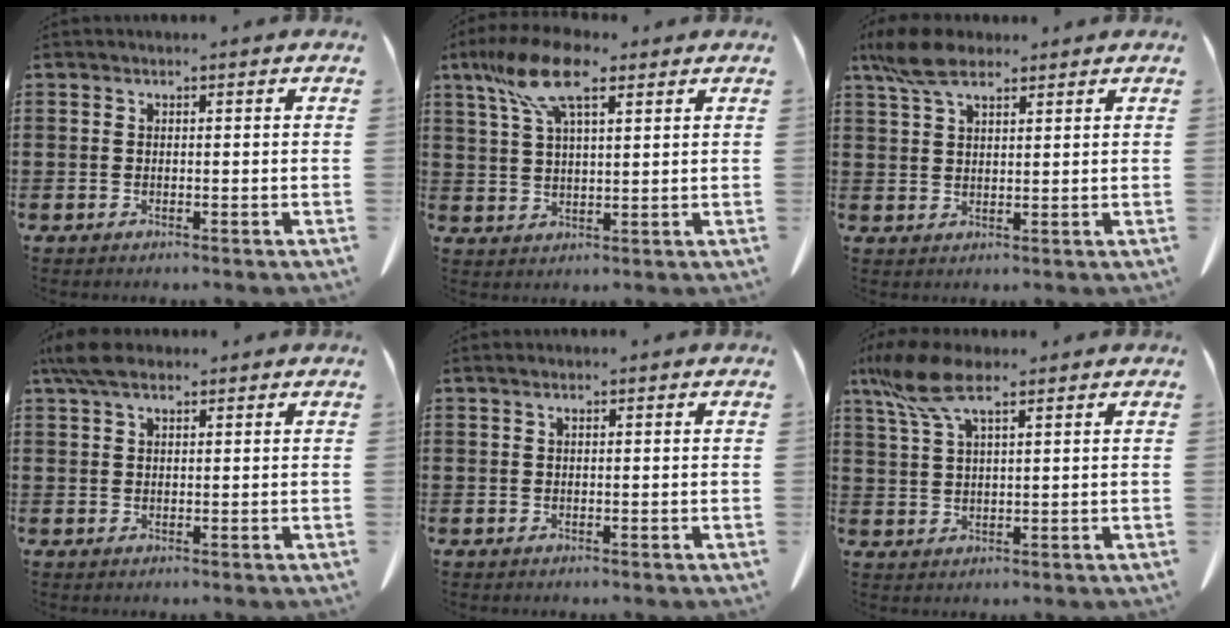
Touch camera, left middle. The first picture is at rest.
{"total": 10.2, "force": [6.1, 3.3, 7.5], "torque": [-0.173, -0.006, 0.108]}
{"total": 6.6, "force": [4.5, 2.4, 4.1], "torque": [-0.099, -0.003, 0.084]}
{"total": 4.4, "force": [3.0, 1.6, 2.8], "torque": [-0.064, 0.002, 0.058]}
{"total": 0.7, "force": [0.4, 0.1, 0.6], "torque": [-0.013, 0.000, 0.008]}
{"total": 8.1, "force": [5.0, 2.3, 5.9], "torque": [-0.140, -0.008, 0.089]}